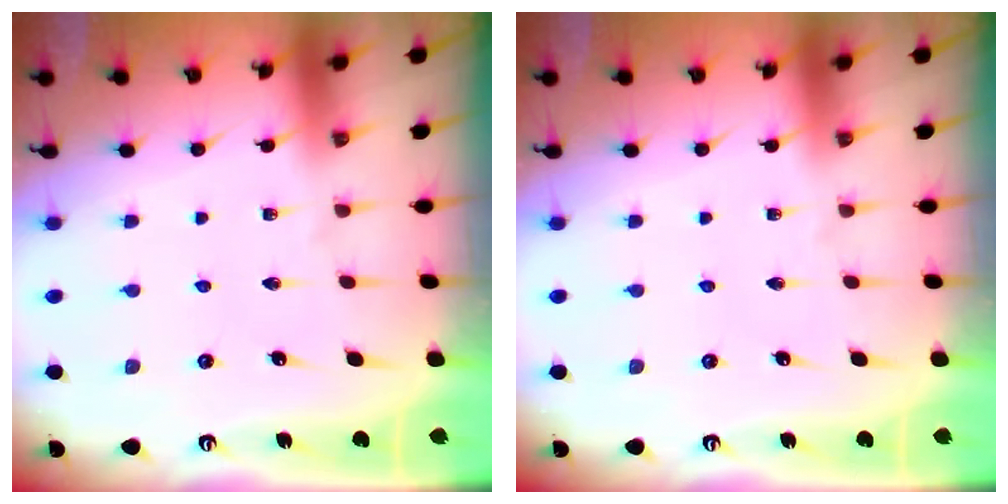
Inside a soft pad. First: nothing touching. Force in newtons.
{"total": 0.0}